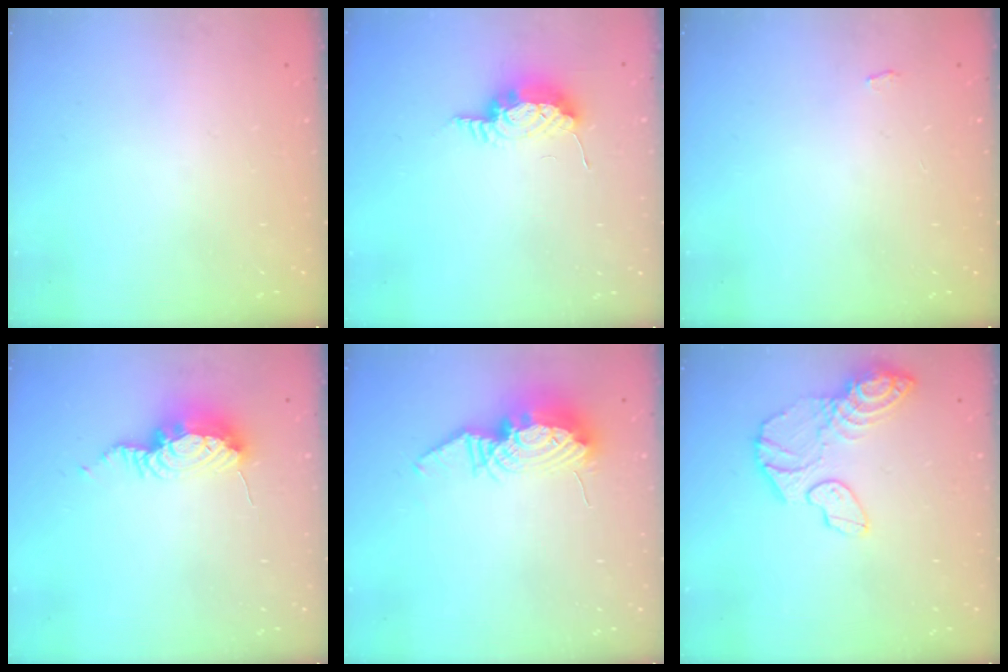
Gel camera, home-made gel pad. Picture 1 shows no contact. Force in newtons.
{"total": 15.8, "press": 10.9, "slide": 11.4}
{"total": 2.8, "press": 2.8, "slide": 0.3}
{"total": 8.6, "press": 8.6, "slide": 0.6}
{"total": 13.1, "press": 13.0, "slide": 1.2}
{"total": 13.0, "press": 12.6, "slide": 3.3}